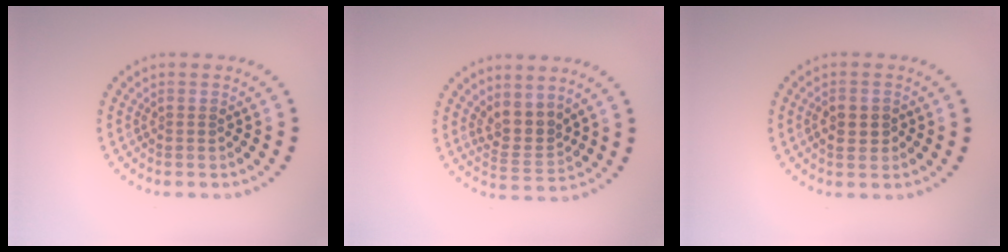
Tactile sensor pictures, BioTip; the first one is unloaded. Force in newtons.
{"total": 2.8, "press": 2.1, "slide": 1.9}
{"total": 1.8, "press": 1.8, "slide": 0.2}